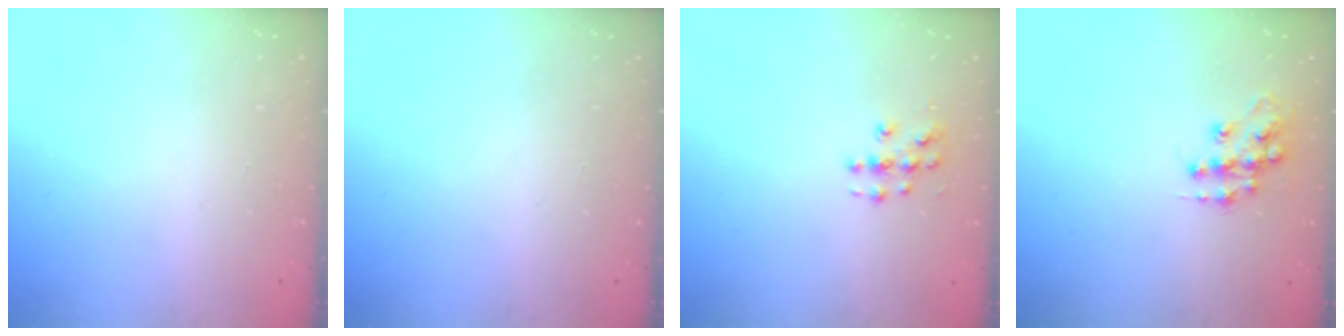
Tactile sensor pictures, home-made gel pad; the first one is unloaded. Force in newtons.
{"total": 0.0}
{"total": 3.9, "press": 3.9, "slide": 0.2}
{"total": 11.5, "press": 11.5, "slide": 0.7}